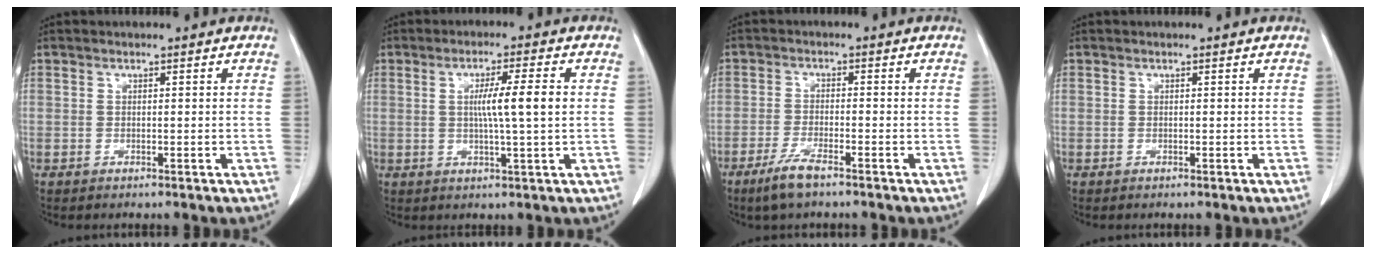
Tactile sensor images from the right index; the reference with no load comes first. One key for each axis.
{"total": 6.4, "fx": 0.6, "fy": -0.4, "fz": 6.3, "tx": -0.108, "ty": -0.002, "tz": 0.010}
{"total": 4.8, "fx": -3.5, "fy": 0.6, "fz": 3.3, "tx": -0.075, "ty": -0.009, "tz": -0.065}
{"total": 0.0}